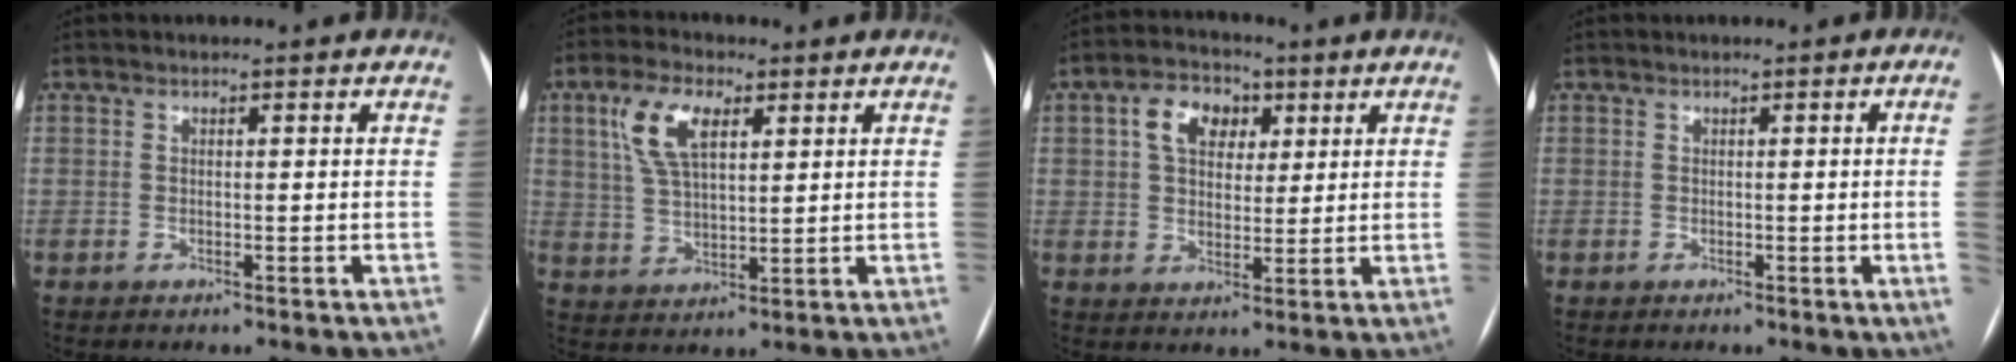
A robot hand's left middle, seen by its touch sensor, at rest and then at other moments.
{"total": 8.4, "force": [3.6, 3.6, 6.7], "torque": [-0.142, 0.017, 0.073]}
{"total": 7.4, "force": [2.8, 5.1, 4.7], "torque": [-0.088, 0.024, 0.048]}
{"total": 3.4, "force": [-0.2, -1.4, 3.1], "torque": [-0.039, -0.005, -0.002]}